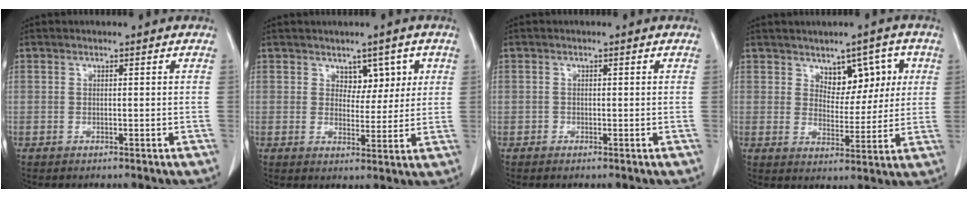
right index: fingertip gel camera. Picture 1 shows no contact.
{"total": 4.4, "force": [2.1, 2.8, 2.6], "torque": [-0.022, 0.005, 0.033]}
{"total": 0.8, "force": [-0.3, 0.7, -0.1], "torque": [0.002, 0.006, -0.009]}
{"total": 6.6, "force": [2.9, 4.1, 4.3], "torque": [-0.046, 0.012, 0.047]}